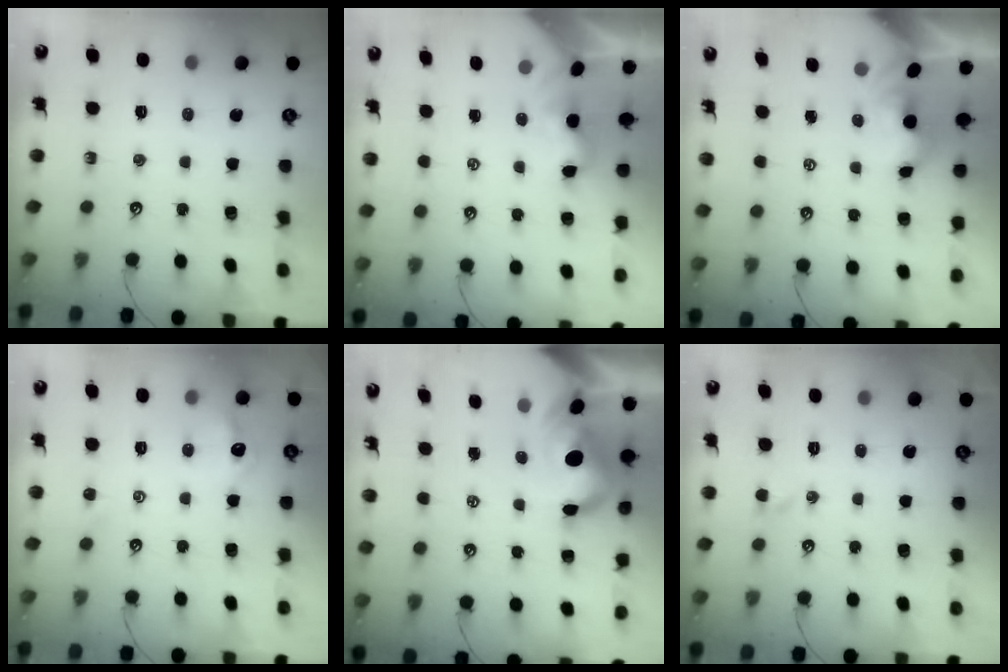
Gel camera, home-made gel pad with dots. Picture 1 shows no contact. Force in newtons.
{"total": 1.8, "press": 1.7, "slide": 0.5}
{"total": 1.1, "press": 0.8, "slide": 0.7}
{"total": 5.1, "press": 5.1, "slide": 0.6}
{"total": 13.7, "press": 13.6, "slide": 1.9}
{"total": 0.9, "press": 0.6, "slide": 0.7}